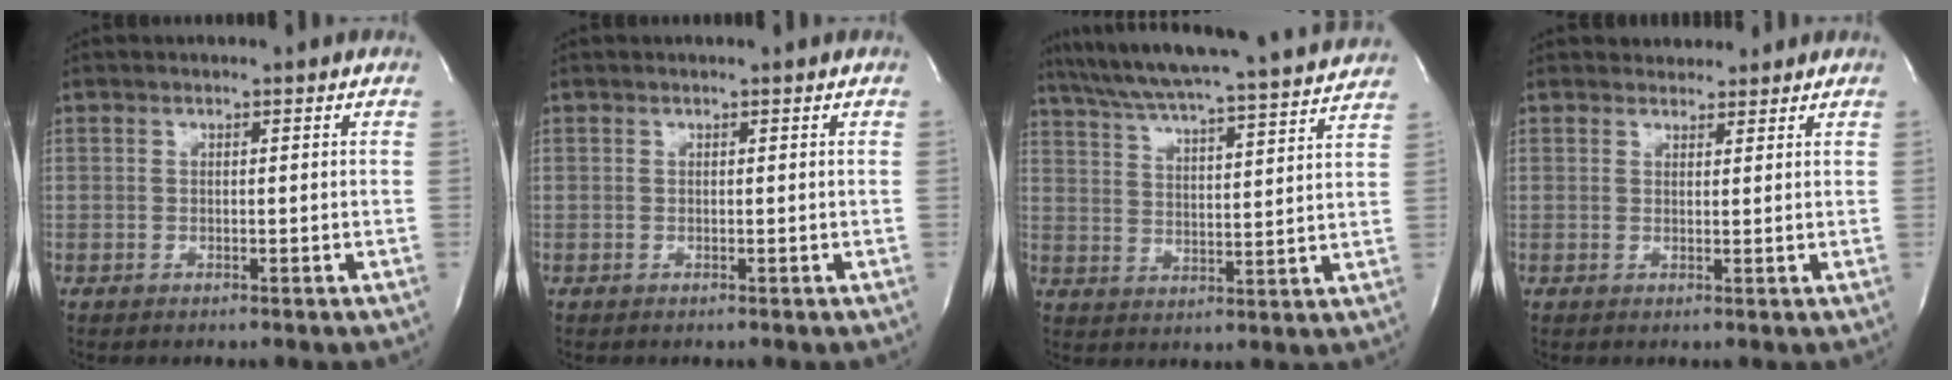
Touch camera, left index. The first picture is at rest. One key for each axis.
{"total": 0.0}
{"total": 23.3, "fx": 21.3, "fy": 0.6, "fz": 9.5, "tx": -0.166, "ty": -0.009, "tz": 0.291}
{"total": 3.0, "fx": 2.7, "fy": 1.3, "fz": 0.2, "tx": 0.002, "ty": 0.009, "tz": 0.037}